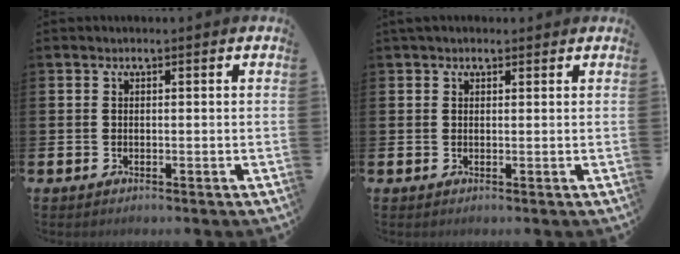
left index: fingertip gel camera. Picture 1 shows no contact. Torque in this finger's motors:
{"motor_torque": [1.15, -0.99, 0.73, 0.19]}